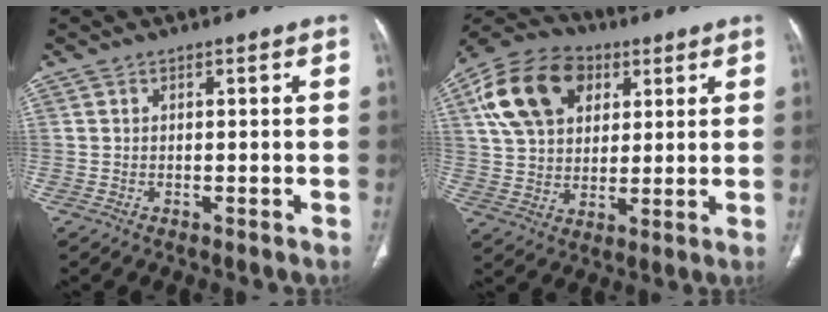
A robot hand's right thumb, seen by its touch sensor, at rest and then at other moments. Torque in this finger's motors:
{"motor_torque": [-0.14, 0.48, 0.59, 0.42, 0.36]}